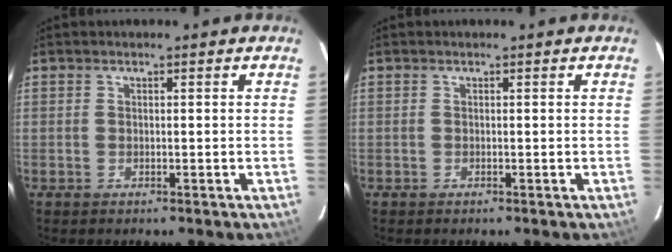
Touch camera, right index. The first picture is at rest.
{"total": 0.0}